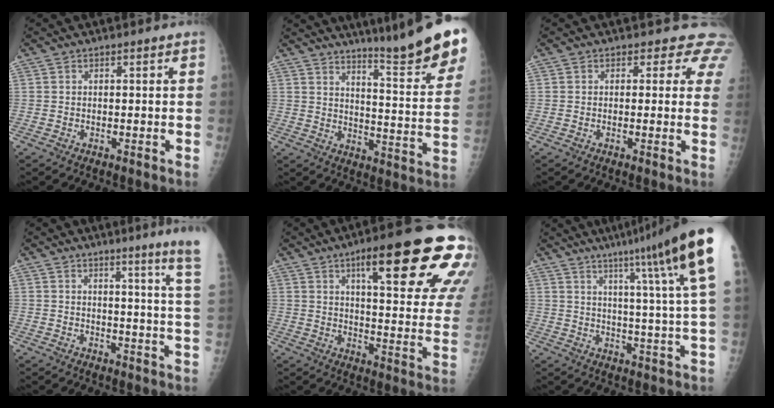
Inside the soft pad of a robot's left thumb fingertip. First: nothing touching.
{"total": 18.7, "force": [14.7, 0.9, 11.6], "torque": [-0.132, -0.120, 0.199]}
{"total": 4.5, "force": [3.6, 2.7, 0.6], "torque": [0.029, -0.014, 0.014]}
{"total": 12.3, "force": [9.1, -1.6, 8.1], "torque": [-0.100, -0.078, 0.090]}
{"total": 24.9, "force": [13.4, 5.3, 20.3], "torque": [-0.234, -0.042, 0.183]}
{"total": 20.1, "force": [11.8, 0.4, 16.3], "torque": [-0.221, -0.040, 0.147]}